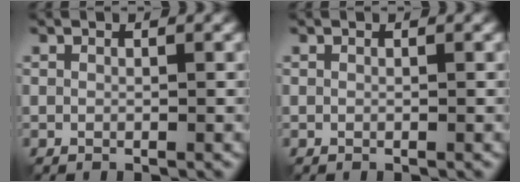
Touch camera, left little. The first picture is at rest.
{"total": 0.0}